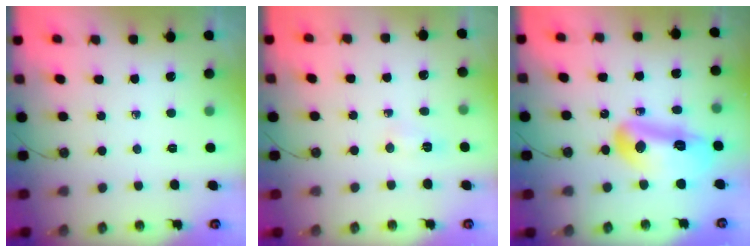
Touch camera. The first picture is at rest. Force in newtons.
{"total": 2.8, "press": 2.8, "slide": 0.2}
{"total": 13.8, "press": 13.7, "slide": 1.8}